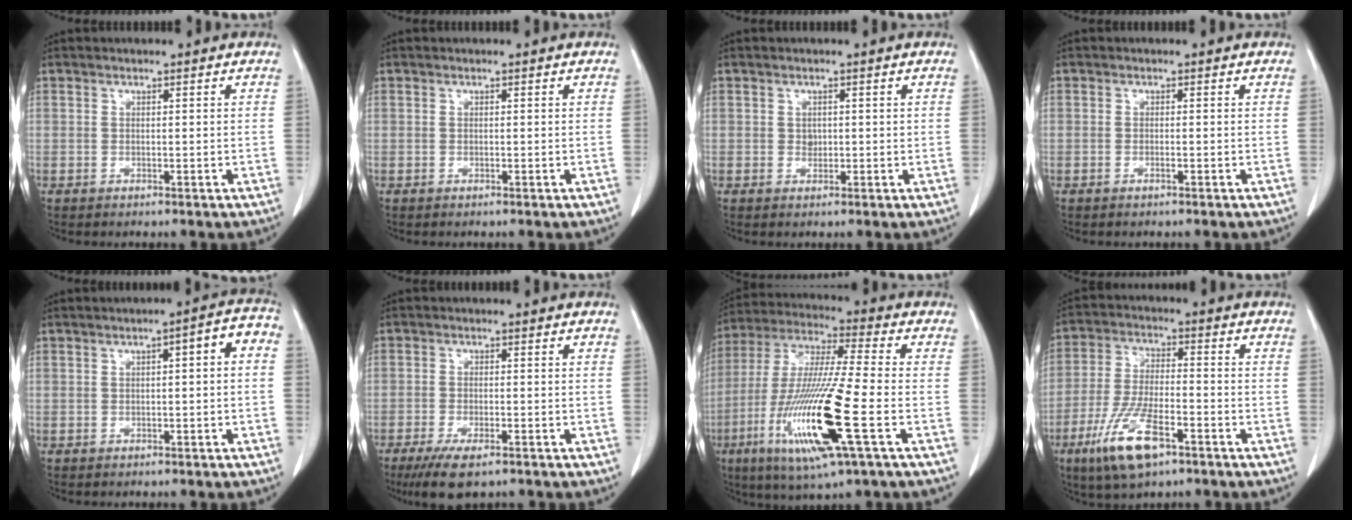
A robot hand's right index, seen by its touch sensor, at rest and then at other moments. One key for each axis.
{"total": 0.0}
{"total": 1.2, "fx": 0.2, "fy": 1.0, "fz": 0.6, "tx": -0.008, "ty": 0.000, "tz": 0.005}
{"total": 0.5, "fx": -0.2, "fy": 0.0, "fz": 0.5, "tx": -0.010, "ty": 0.000, "tz": -0.004}
{"total": 4.3, "fx": 0.2, "fy": 1.0, "fz": 4.2, "tx": -0.050, "ty": 0.022, "tz": -0.001}
{"total": 6.5, "fx": -4.5, "fy": 1.7, "fz": 4.4, "tx": -0.076, "ty": -0.015, "tz": -0.073}
{"total": 18.7, "fx": -6.1, "fy": 0.8, "fz": 17.7, "tx": -0.374, "ty": -0.028, "tz": -0.116}
{"total": 11.2, "fx": -6.2, "fy": 3.0, "fz": 8.9, "tx": -0.185, "ty": -0.016, "tz": -0.111}